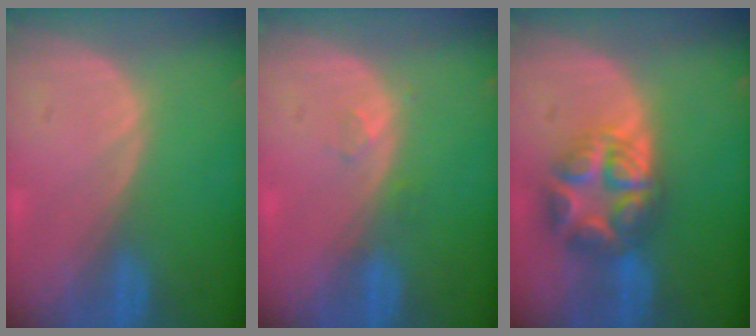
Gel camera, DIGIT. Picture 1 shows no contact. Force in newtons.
{"total": 1.4, "press": 1.3, "slide": 0.6}
{"total": 7.9, "press": 7.9, "slide": 0.5}